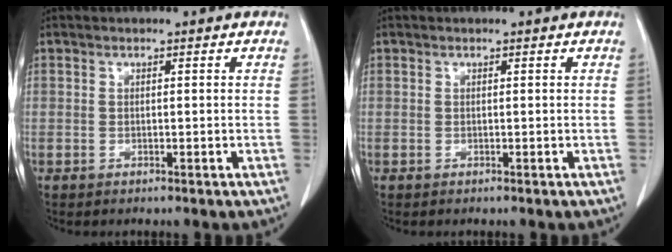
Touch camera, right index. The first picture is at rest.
{"total": 0.0}